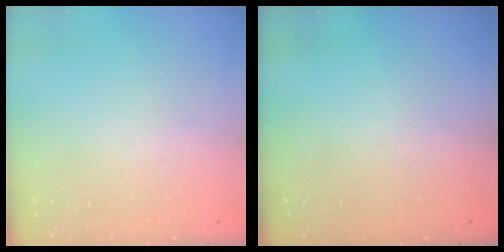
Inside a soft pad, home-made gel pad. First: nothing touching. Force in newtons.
{"total": 0.0}